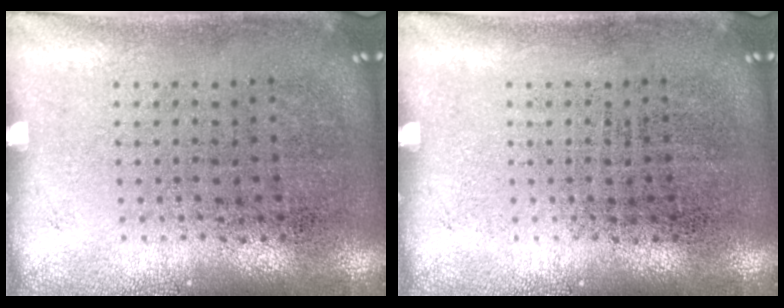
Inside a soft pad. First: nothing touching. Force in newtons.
{"total": 0.0}